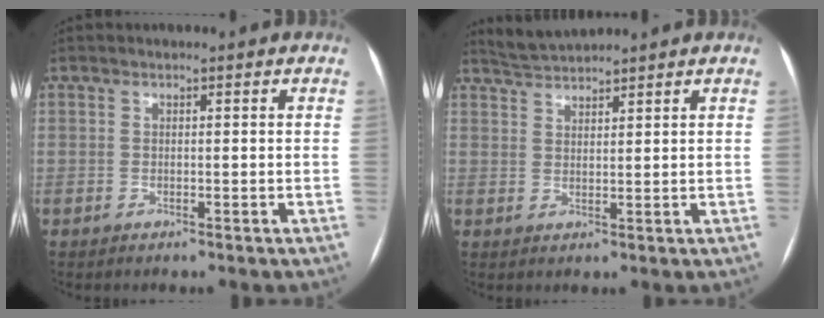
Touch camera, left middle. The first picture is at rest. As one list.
[{"total": 3.4, "force": [3.4, -0.5, 0.0], "torque": [-0.012, 0.011, 0.070]}]